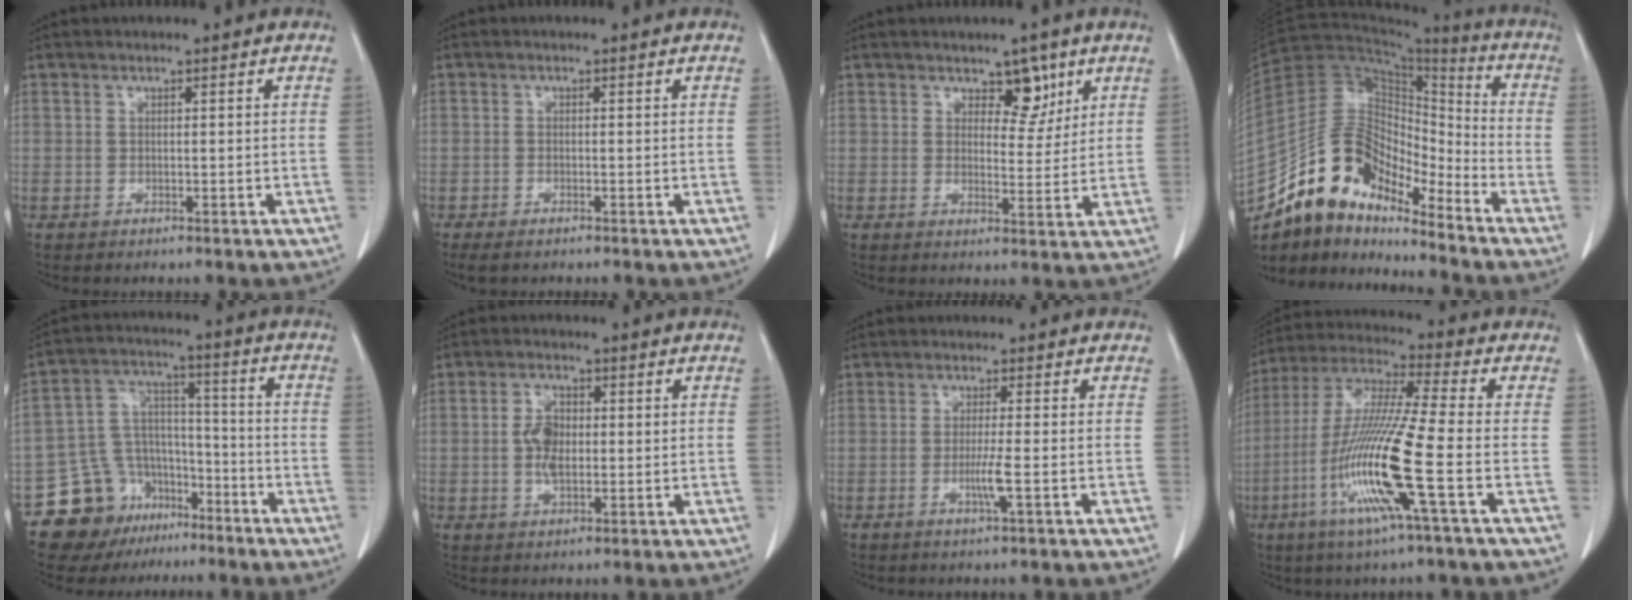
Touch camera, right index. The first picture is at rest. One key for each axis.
{"total": 2.2, "fx": -1.6, "fy": 0.7, "fz": 1.2, "tx": -0.017, "ty": -0.004, "tz": -0.022}
{"total": 4.6, "fx": 2.9, "fy": 2.6, "fz": 2.6, "tx": -0.023, "ty": -0.003, "tz": 0.042}
{"total": 14.6, "fx": -11.7, "fy": 5.7, "fz": 6.5, "tx": -0.114, "ty": 0.057, "tz": -0.215}
{"total": 13.8, "fx": -8.9, "fy": 9.9, "fz": 3.6, "tx": -0.063, "ty": 0.072, "tz": -0.139}
{"total": 5.0, "fx": 0.3, "fy": 2.7, "fz": 4.2, "tx": -0.088, "ty": 0.008, "tz": 0.007}
{"total": 3.1, "fx": -0.8, "fy": -0.4, "fz": 3.0, "tx": -0.060, "ty": -0.007, "tz": -0.017}
{"total": 16.1, "fx": -5.0, "fy": -0.6, "fz": 15.3, "tx": -0.318, "ty": -0.018, "tz": -0.106}